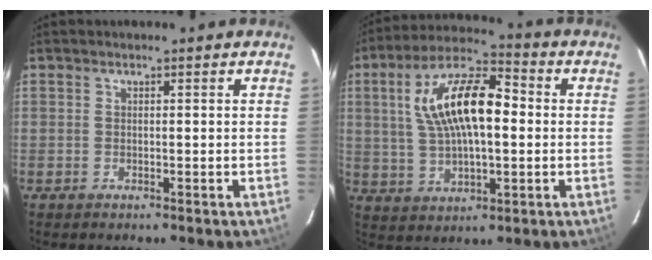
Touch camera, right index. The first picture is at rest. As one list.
[{"total": 16.0, "force": [2.1, 6.7, 14.4], "torque": [-0.271, 0.024, 0.036]}]